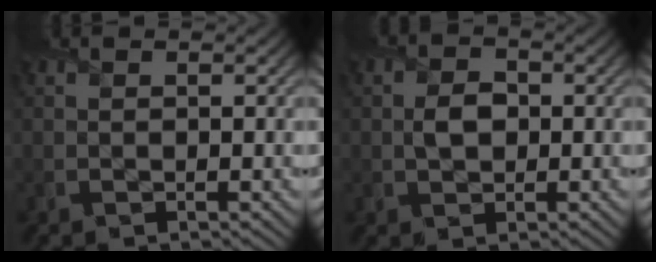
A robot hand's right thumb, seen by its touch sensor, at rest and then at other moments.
{"total": 2.6, "force": [-0.1, 2.0, 1.6], "torque": [-0.032, -0.005, -0.002]}